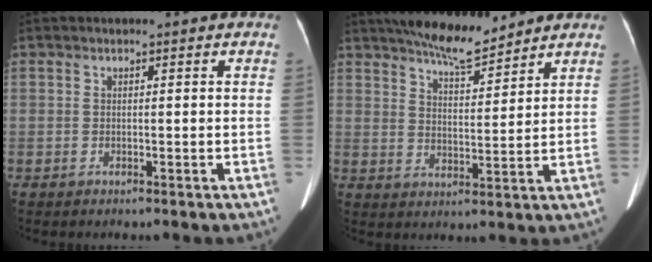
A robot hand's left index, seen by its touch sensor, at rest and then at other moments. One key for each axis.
{"total": 8.7, "fx": 7.5, "fy": 1.4, "fz": 4.1, "tx": -0.066, "ty": 0.006, "tz": 0.129}